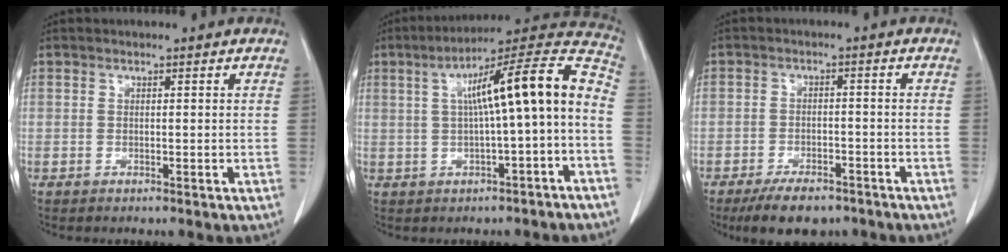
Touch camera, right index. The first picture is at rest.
{"total": 14.6, "force": [-0.2, 1.2, 14.6], "torque": [-0.211, 0.048, 0.000]}
{"total": 7.0, "force": [-5.3, 3.1, 3.4], "torque": [-0.054, -0.001, -0.083]}